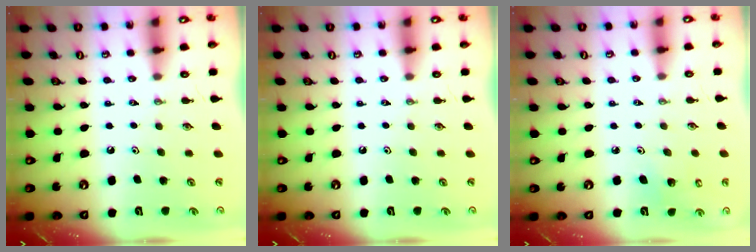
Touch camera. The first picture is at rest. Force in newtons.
{"total": 0.0}
{"total": 3.9, "press": 3.7, "slide": 1.4}